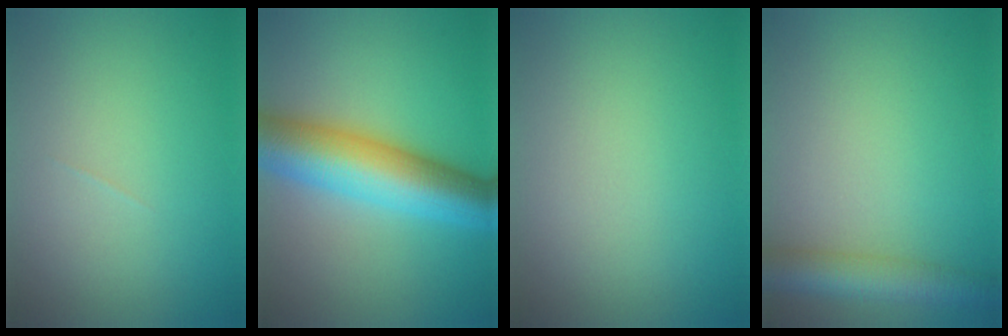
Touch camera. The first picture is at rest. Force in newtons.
{"total": 9.8, "press": 9.8, "slide": 0.2}
{"total": 0.0}
{"total": 4.7, "press": 4.7, "slide": 0.2}